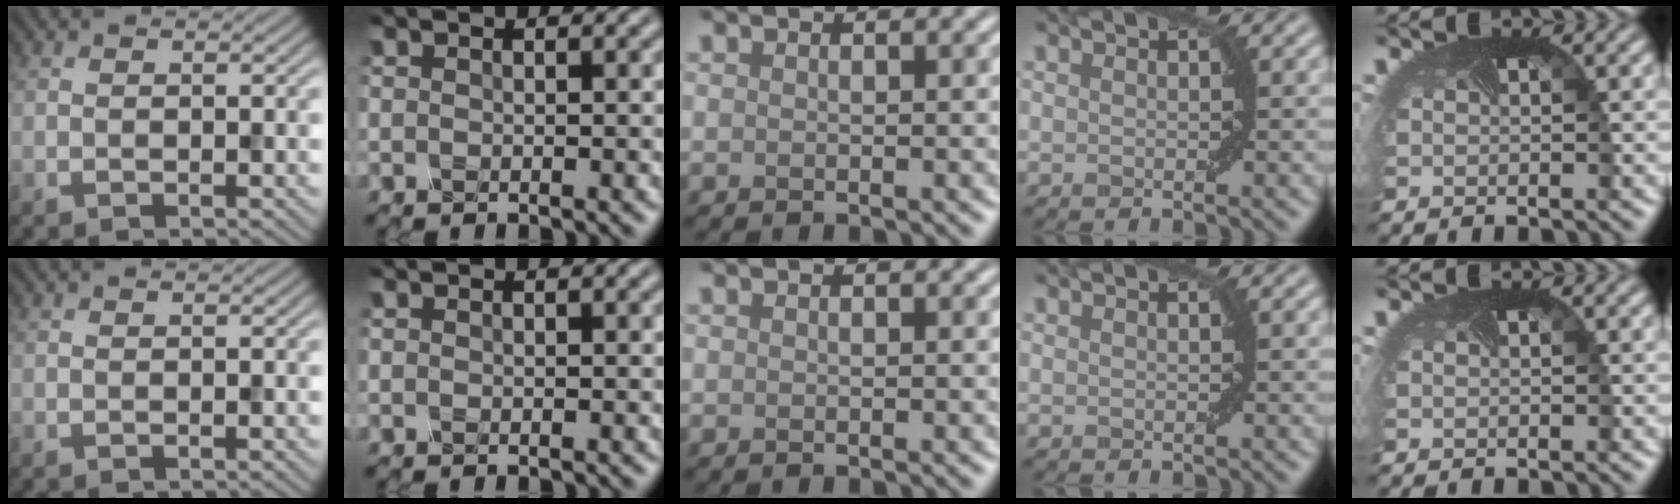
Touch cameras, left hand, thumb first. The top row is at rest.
{}